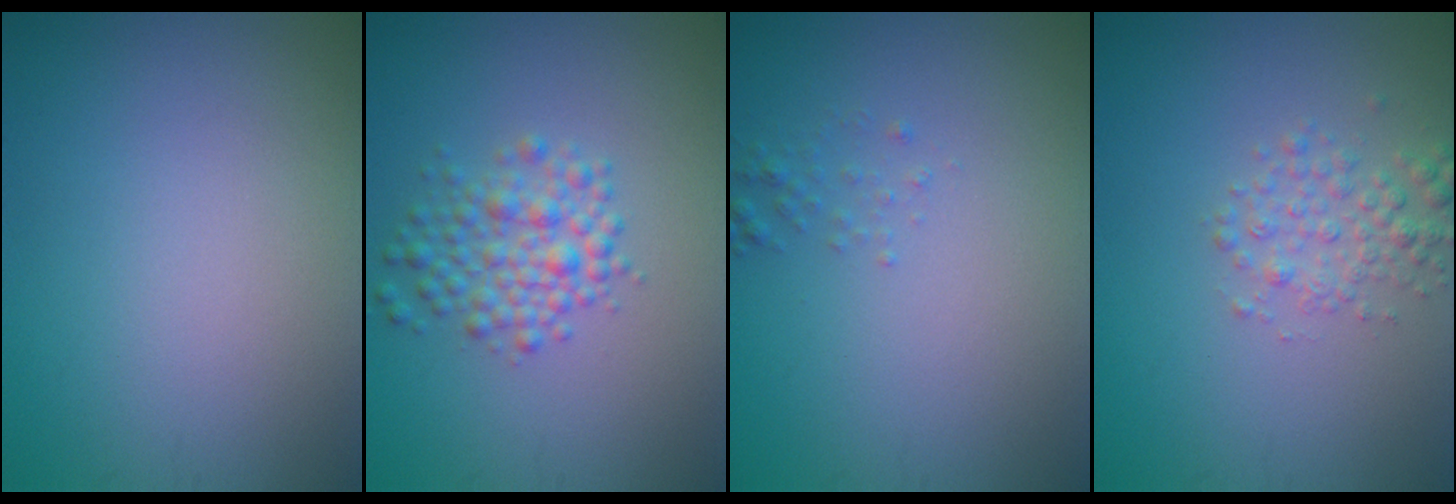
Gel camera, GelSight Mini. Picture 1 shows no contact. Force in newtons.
{"total": 3.2, "press": 3.2, "slide": 0.1}
{"total": 0.8, "press": 0.8, "slide": 0.1}
{"total": 2.2, "press": 2.2, "slide": 0.1}